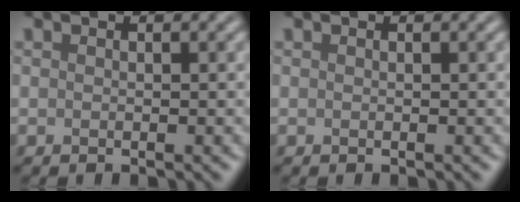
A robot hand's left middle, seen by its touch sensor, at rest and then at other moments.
{"total": 0.0}